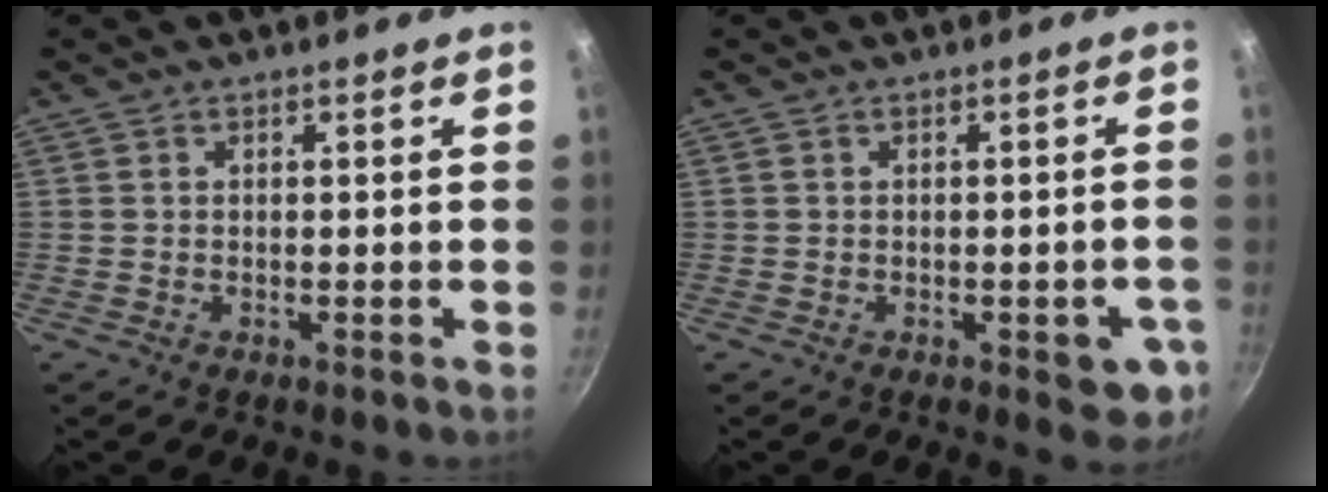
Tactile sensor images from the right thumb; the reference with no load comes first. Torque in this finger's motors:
{"motor_torque": [1.36, 0.77, 0.43, -0.49, 0.20]}